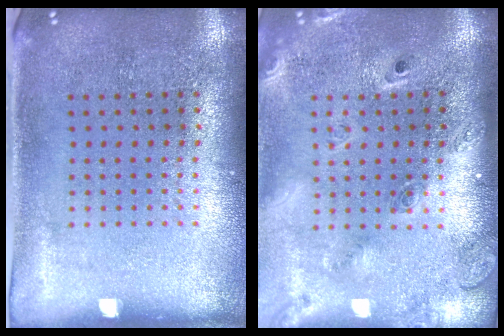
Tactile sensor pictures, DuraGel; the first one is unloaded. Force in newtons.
{"total": 2.5, "press": 1.8, "slide": 1.6}